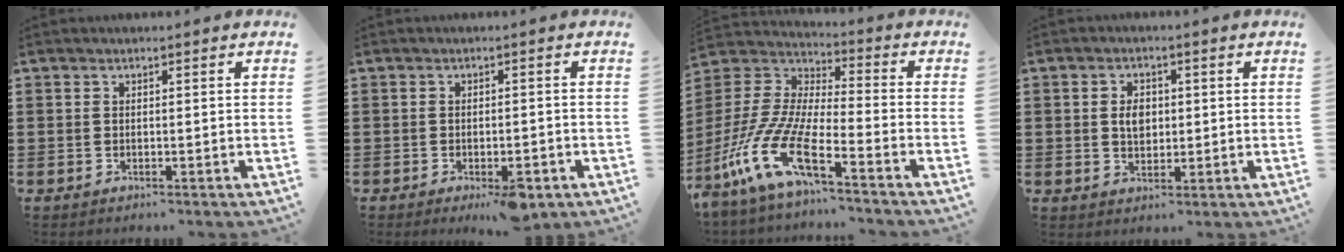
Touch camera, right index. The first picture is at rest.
{"total": 3.0, "force": [-1.8, 0.7, 2.2], "torque": [-0.043, -0.001, -0.033]}
{"total": 12.3, "force": [-8.6, 2.7, 8.3], "torque": [-0.222, -0.015, -0.186]}
{"total": 3.4, "force": [0.2, 2.3, 2.4], "torque": [-0.045, 0.007, 0.000]}